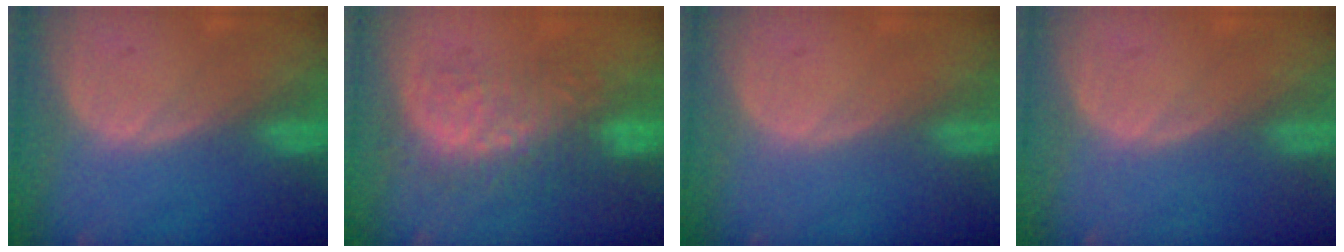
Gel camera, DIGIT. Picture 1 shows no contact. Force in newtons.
{"total": 8.8, "press": 8.5, "slide": 2.5}
{"total": 0.0}
{"total": 0.0}